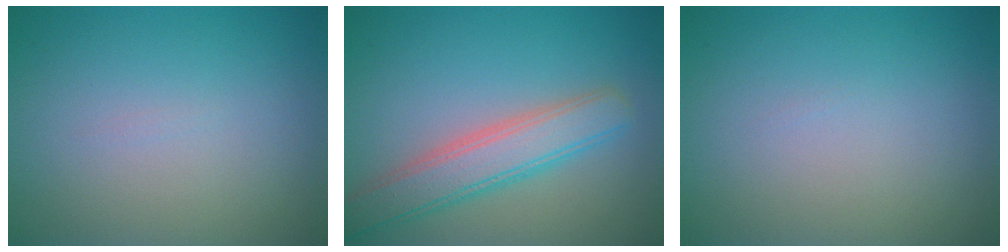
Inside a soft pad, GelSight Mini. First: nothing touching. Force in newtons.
{"total": 4.8, "press": 4.8, "slide": 0.2}
{"total": 0.0}